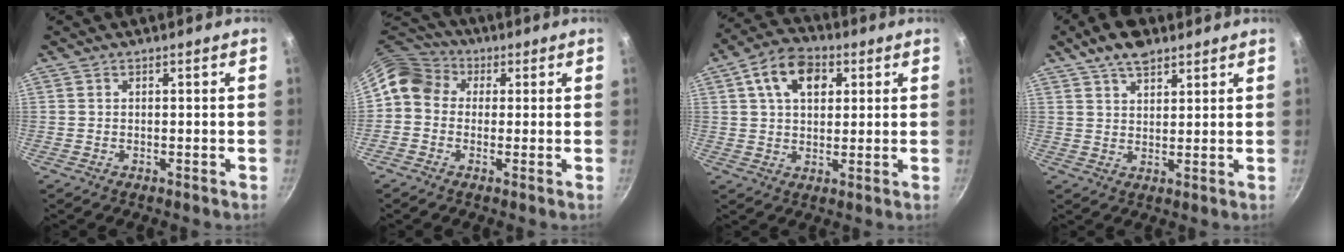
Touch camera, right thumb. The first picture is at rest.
{"total": 8.9, "force": [1.2, 7.6, 4.5], "torque": [-0.062, 0.025, -0.004]}
{"total": 10.7, "force": [3.6, 7.1, 7.1], "torque": [-0.099, 0.005, 0.050]}
{"total": 7.9, "force": [5.3, 3.9, 4.3], "torque": [-0.052, -0.011, 0.090]}